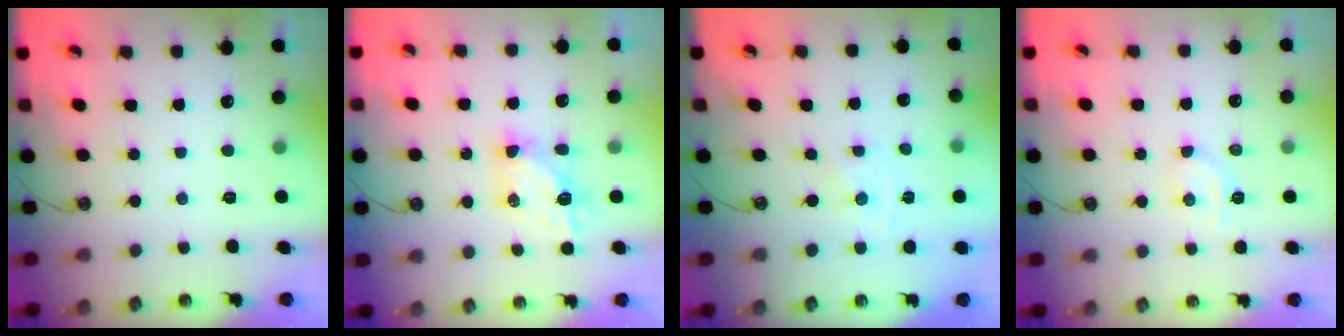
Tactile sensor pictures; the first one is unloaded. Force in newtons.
{"total": 6.0, "press": 6.0, "slide": 0.3}
{"total": 0.0}
{"total": 4.3, "press": 4.2, "slide": 0.8}